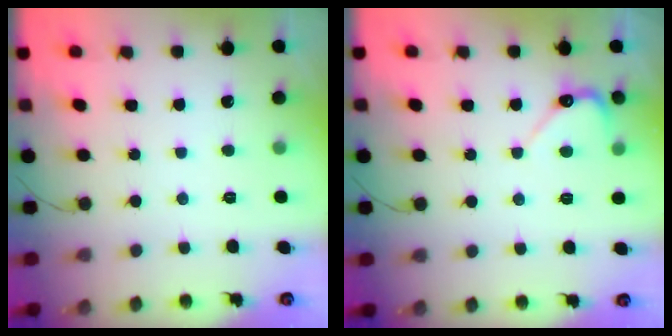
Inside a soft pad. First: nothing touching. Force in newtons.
{"total": 4.2, "press": 4.2, "slide": 0.4}